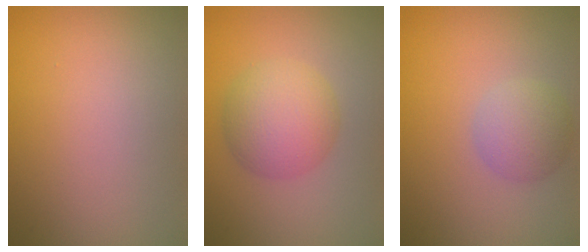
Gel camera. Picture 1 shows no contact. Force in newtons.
{"total": 5.3, "press": 5.3, "slide": 0.1}
{"total": 3.0, "press": 3.0, "slide": 0.1}